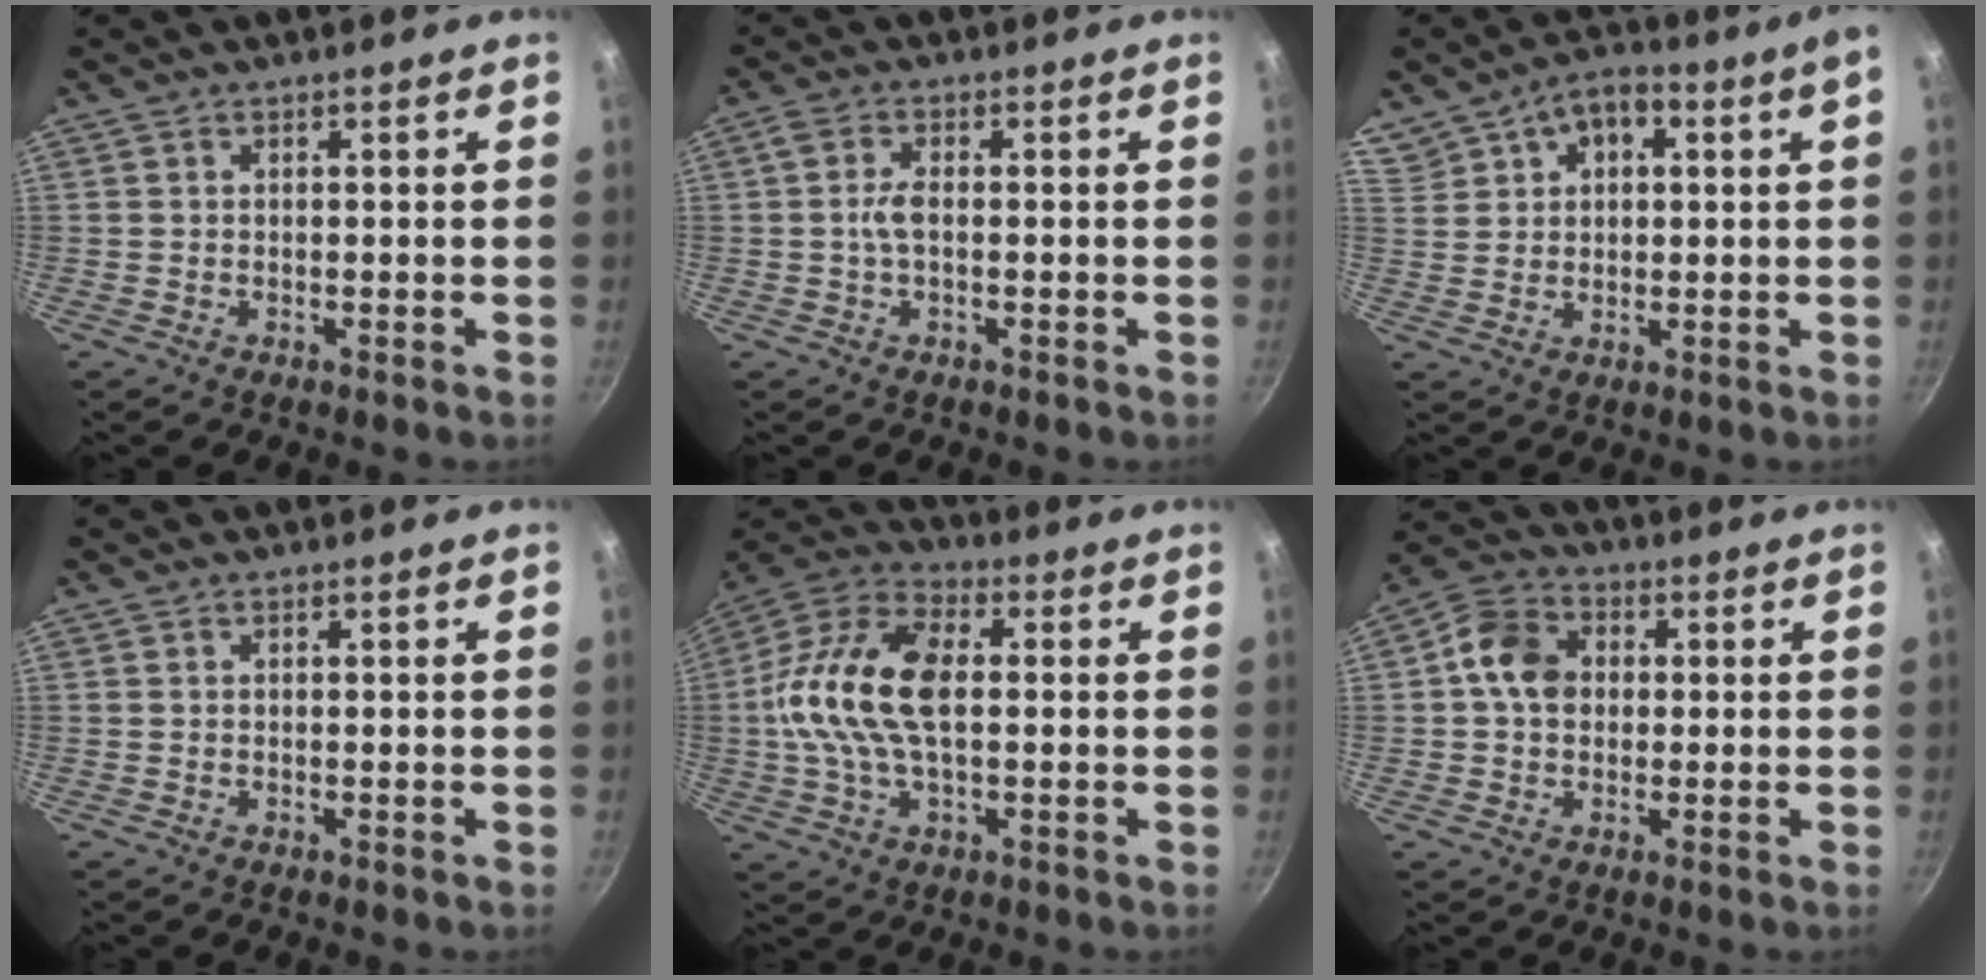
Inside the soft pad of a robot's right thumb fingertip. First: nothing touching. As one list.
[{"total": 3.3, "force": [-0.3, 1.5, 2.9], "torque": [-0.067, 0.009, -0.011]}, {"total": 11.6, "force": [5.4, 6.4, 8.1], "torque": [-0.121, 0.031, 0.103]}, {"total": 0.0}, {"total": 16.9, "force": [0.6, 9.4, 14.1], "torque": [-0.267, 0.030, -0.007]}, {"total": 8.6, "force": [0.8, 6.9, 5.0], "torque": [-0.068, 0.016, -0.002]}]